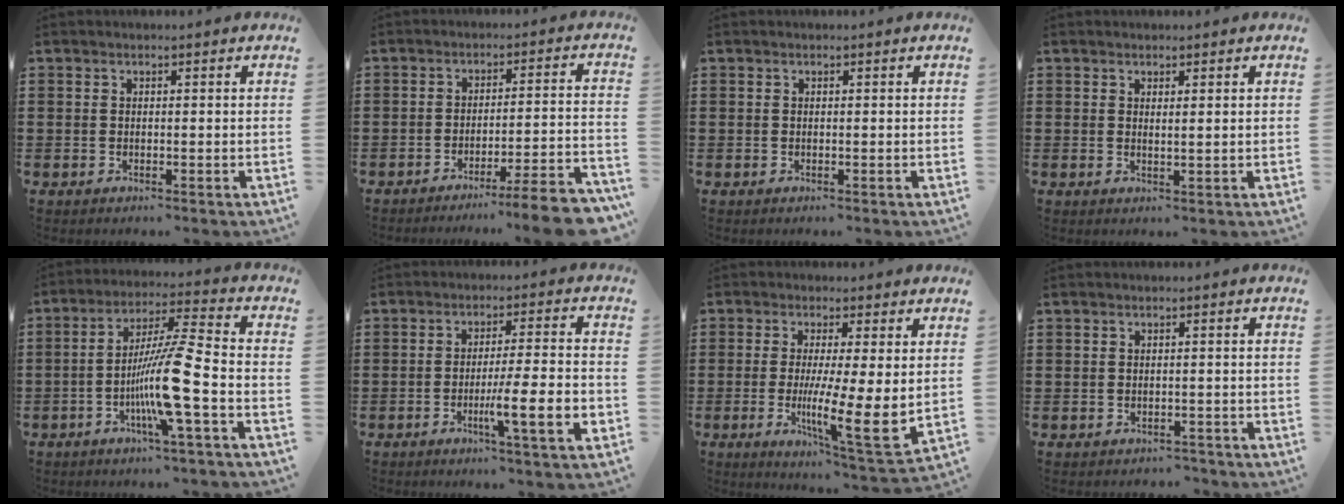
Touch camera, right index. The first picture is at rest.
{"total": 6.6, "force": [-5.5, -0.5, 3.6], "torque": [-0.052, -0.008, -0.105]}
{"total": 0.0}
{"total": 1.2, "force": [1.1, 0.0, 0.5], "torque": [-0.011, 0.000, 0.021]}
{"total": 11.5, "force": [-3.6, -0.1, 10.9], "torque": [-0.219, -0.013, -0.076]}
{"total": 9.0, "force": [-2.9, 0.3, 8.5], "torque": [-0.145, -0.011, -0.050]}
{"total": 9.7, "force": [-0.7, 1.6, 9.5], "torque": [-0.150, -0.026, -0.009]}
{"total": 1.0, "force": [-0.9, 0.5, -0.1], "torque": [-0.002, 0.004, -0.021]}